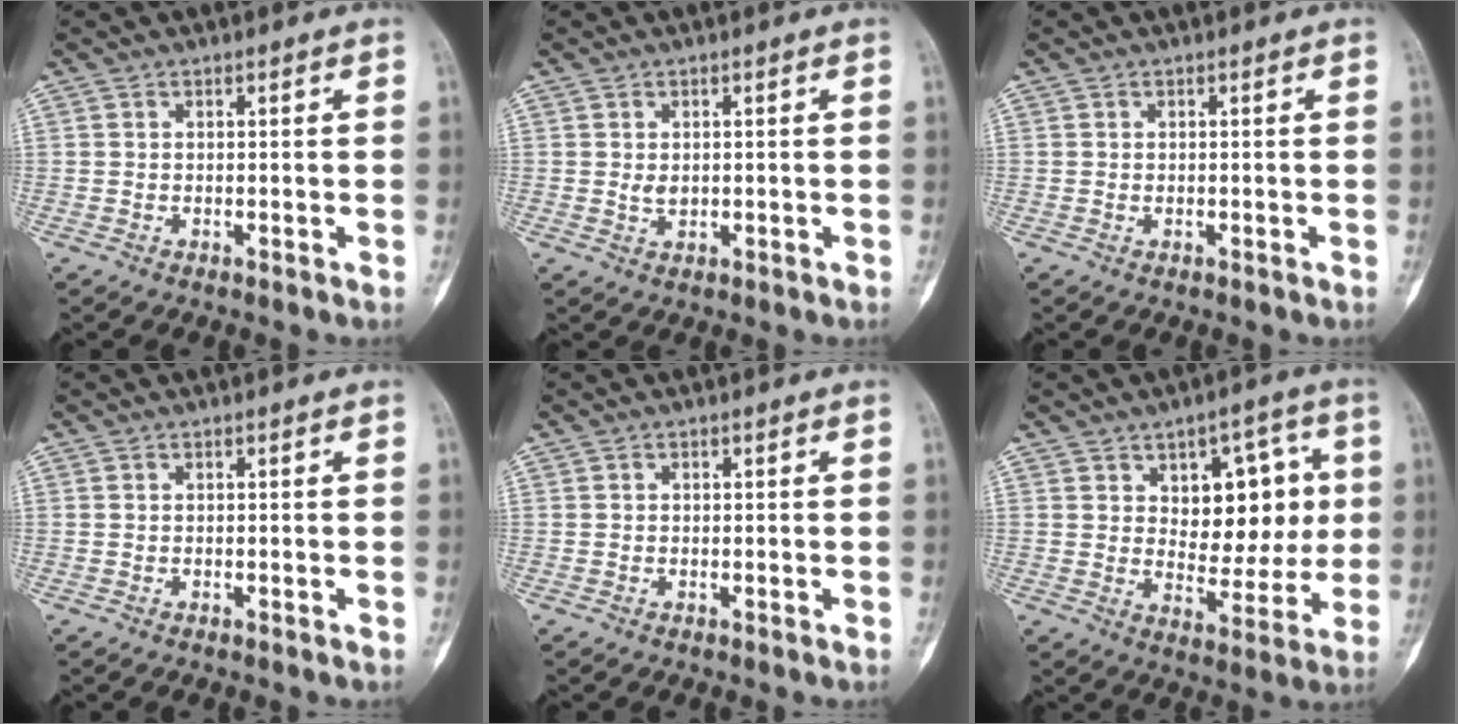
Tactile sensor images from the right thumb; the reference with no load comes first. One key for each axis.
{"total": 1.8, "fx": 0.2, "fy": 1.2, "fz": 1.3, "tx": -0.018, "ty": -0.003, "tz": 0.006}
{"total": 0.0}
{"total": 0.0}
{"total": 0.0}
{"total": 13.5, "fx": 3.2, "fy": 8.2, "fz": 10.2, "tx": -0.081, "ty": -0.009, "tz": 0.050}